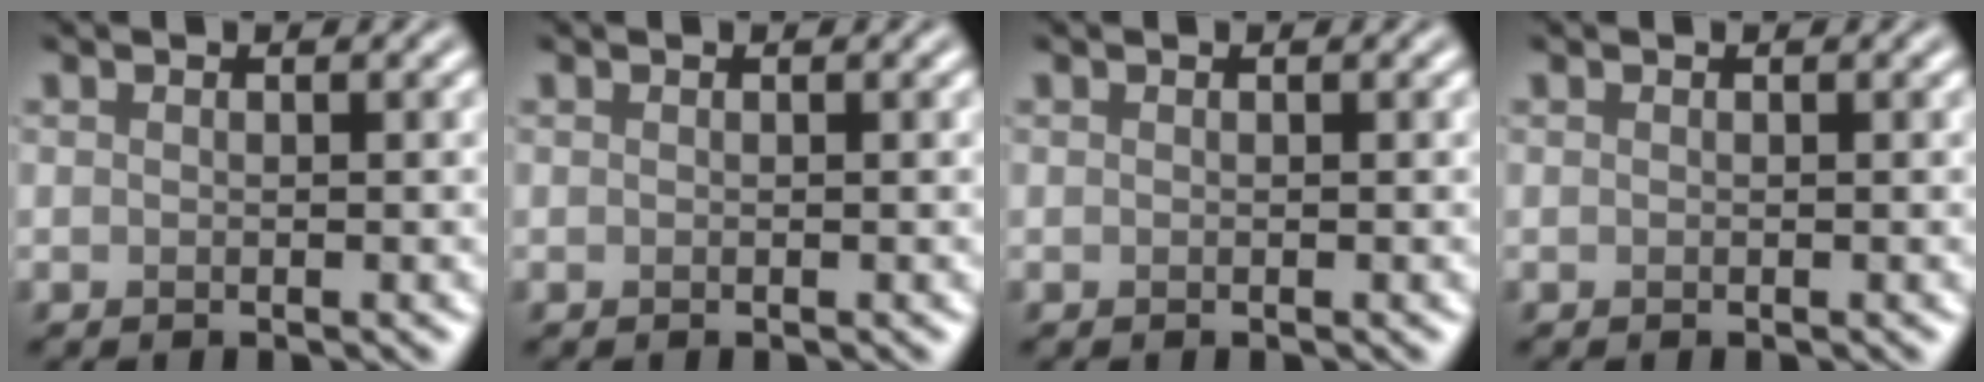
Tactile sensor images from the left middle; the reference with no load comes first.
{"total": 0.0}
{"total": 0.0}
{"total": 0.0}